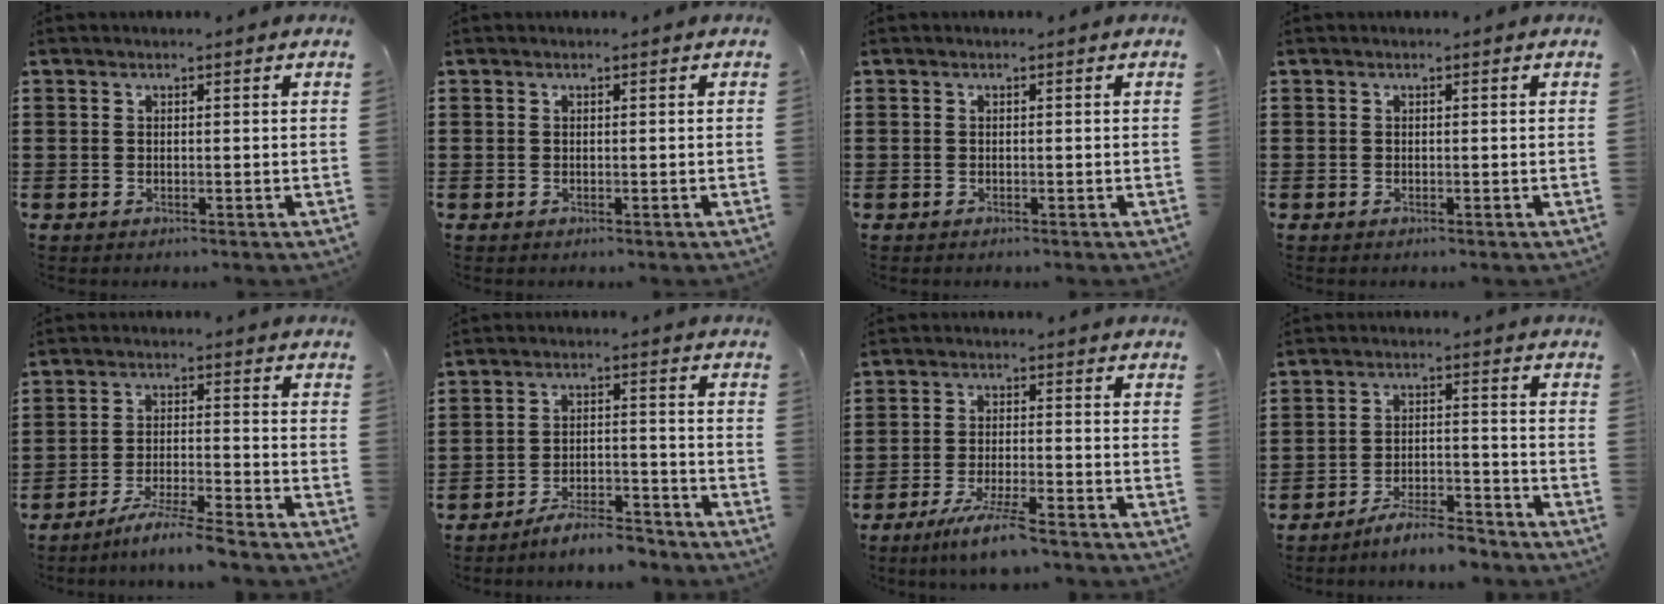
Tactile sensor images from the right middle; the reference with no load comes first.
{"total": 0.0}
{"total": 0.0}
{"total": 0.0}
{"total": 5.6, "force": [-5.1, -0.9, 2.2], "torque": [-0.048, -0.020, -0.098]}
{"total": 5.7, "force": [-5.4, 0.2, 1.6], "torque": [-0.025, 0.002, -0.103]}
{"total": 5.8, "force": [-4.6, 0.0, 3.5], "torque": [-0.074, -0.016, -0.085]}
{"total": 5.7, "force": [-5.5, 0.0, 1.7], "torque": [-0.034, -0.004, -0.107]}